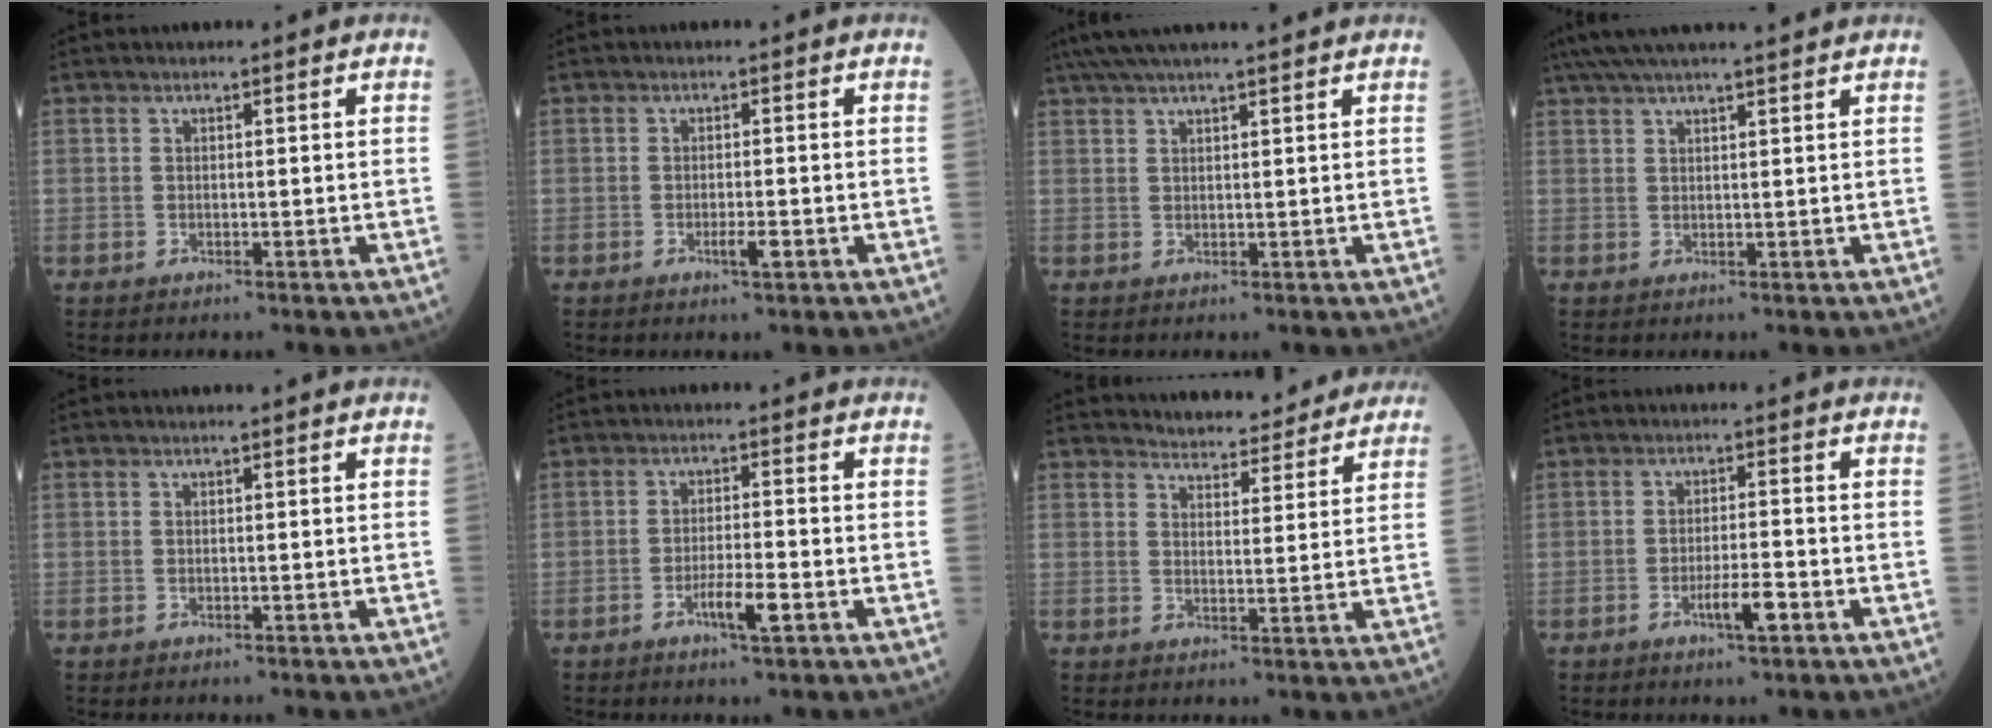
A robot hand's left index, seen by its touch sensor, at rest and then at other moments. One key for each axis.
{"total": 1.9, "fx": -0.8, "fy": 0.2, "fz": 1.7, "tx": -0.030, "ty": -0.002, "tz": -0.011}
{"total": 10.7, "fx": 9.3, "fy": 0.0, "fz": 5.3, "tx": -0.091, "ty": 0.038, "tz": 0.133}
{"total": 11.8, "fx": 10.3, "fy": 0.3, "fz": 5.8, "tx": -0.101, "ty": 0.039, "tz": 0.150}
{"total": 0.0}
{"total": 4.3, "fx": -2.1, "fy": 0.3, "fz": 3.8, "tx": -0.073, "ty": -0.005, "tz": -0.037}
{"total": 9.6, "fx": 9.3, "fy": 2.2, "fz": 1.4, "tx": -0.006, "ty": 0.003, "tz": 0.106}
{"total": 4.2, "fx": -2.0, "fy": 0.7, "fz": 3.6, "tx": -0.066, "ty": -0.001, "tz": -0.033}